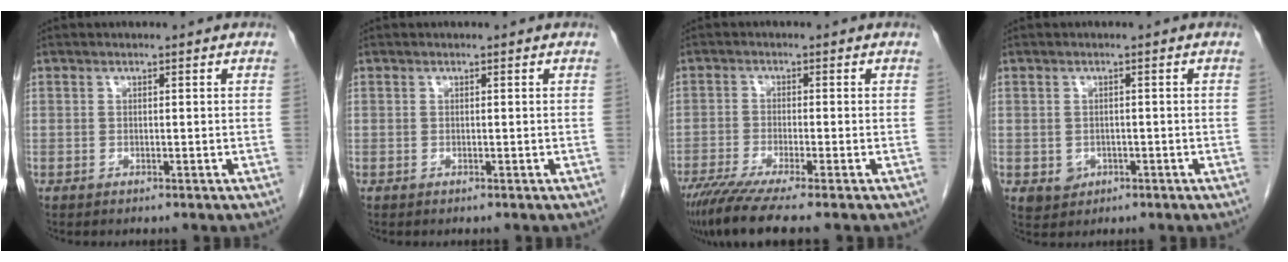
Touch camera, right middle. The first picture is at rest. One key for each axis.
{"total": 0.0}
{"total": 8.7, "fx": -6.8, "fy": -0.4, "fz": 5.4, "tx": -0.086, "ty": -0.025, "tz": -0.114}
{"total": 2.9, "fx": -0.8, "fy": 2.7, "fz": 1.0, "tx": -0.015, "ty": 0.001, "tz": -0.002}